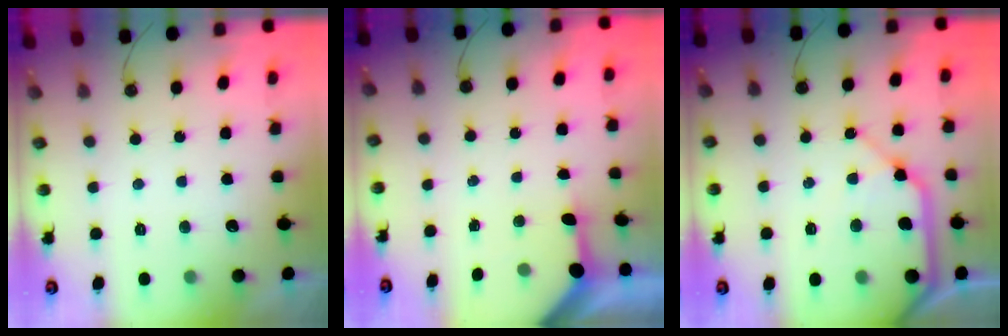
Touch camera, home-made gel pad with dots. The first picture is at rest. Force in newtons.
{"total": 3.4, "press": 3.4, "slide": 0.3}
{"total": 13.9, "press": 13.8, "slide": 1.6}